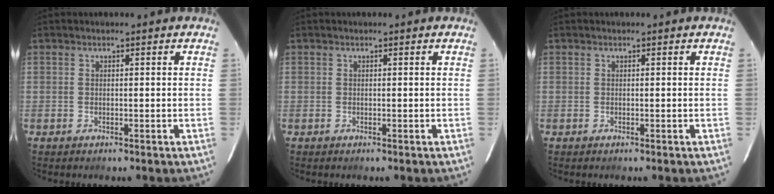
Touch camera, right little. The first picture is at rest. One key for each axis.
{"total": 0.0}
{"total": 0.0}